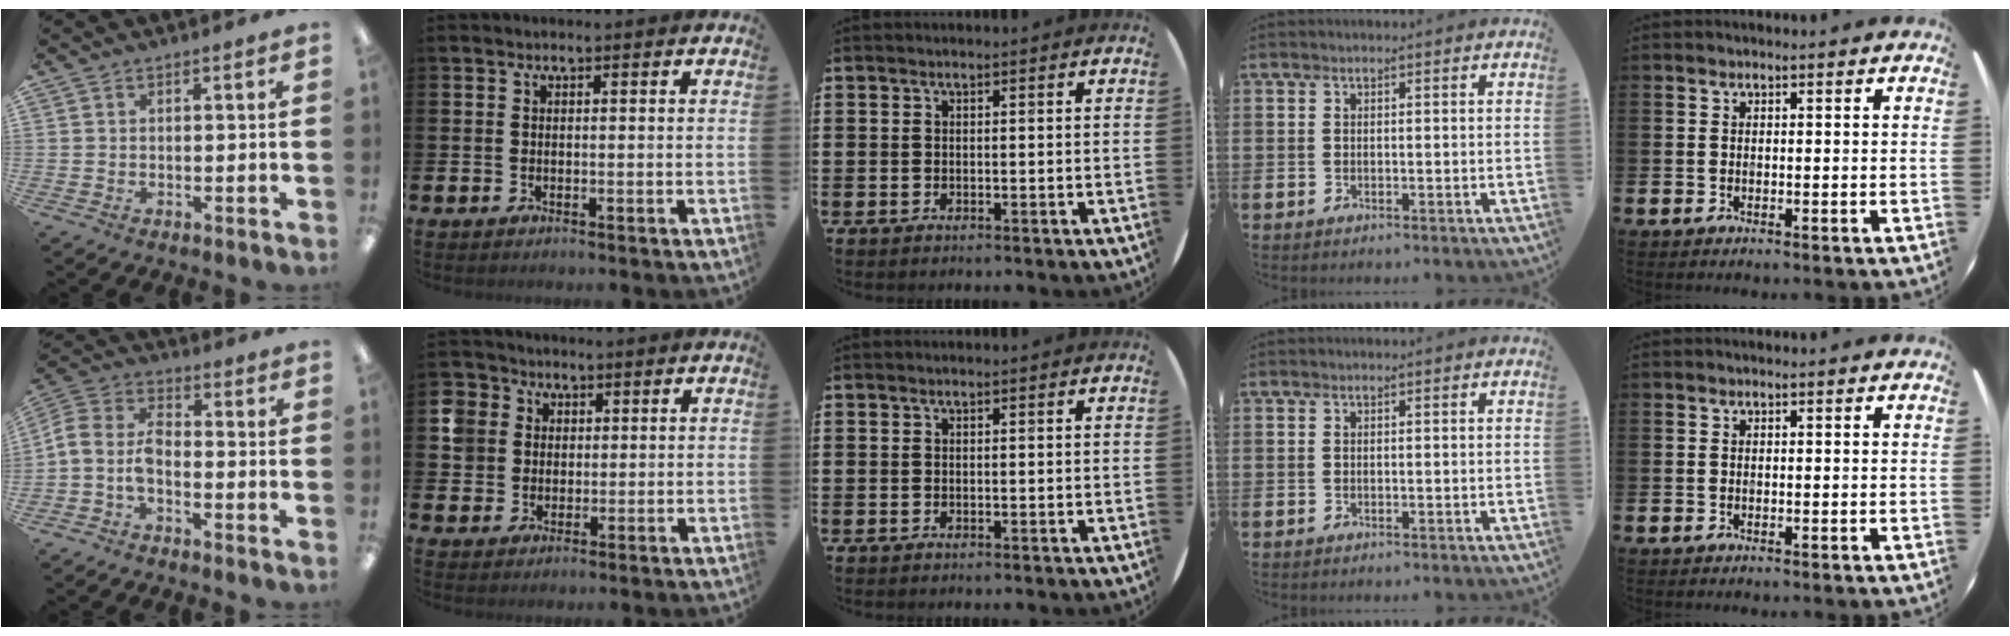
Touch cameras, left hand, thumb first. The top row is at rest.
{"thumb": {"total": 9.1, "force": [-2.7, 5.6, 6.5], "torque": [-0.148, -0.005, -0.050]}, "index": {"total": 5.2, "force": [1.9, 4.8, 0.1], "torque": [-0.015, 0.005, 0.031]}}